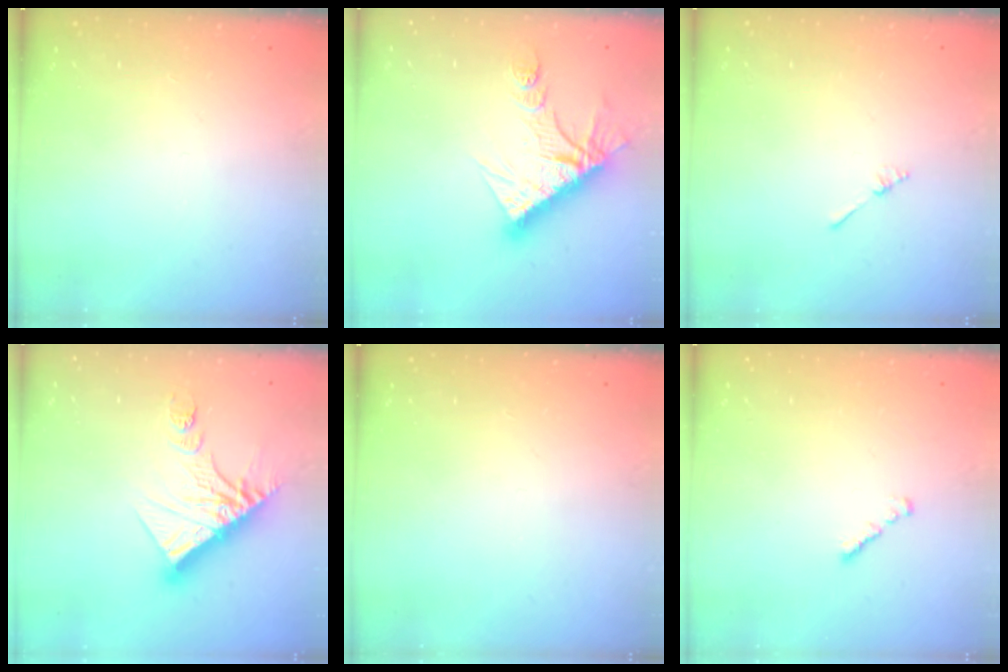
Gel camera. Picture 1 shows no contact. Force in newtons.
{"total": 14.0, "press": 13.9, "slide": 1.2}
{"total": 2.0, "press": 2.0, "slide": 0.3}
{"total": 13.4, "press": 13.4, "slide": 1.1}
{"total": 0.0}
{"total": 1.1, "press": 1.0, "slide": 0.5}